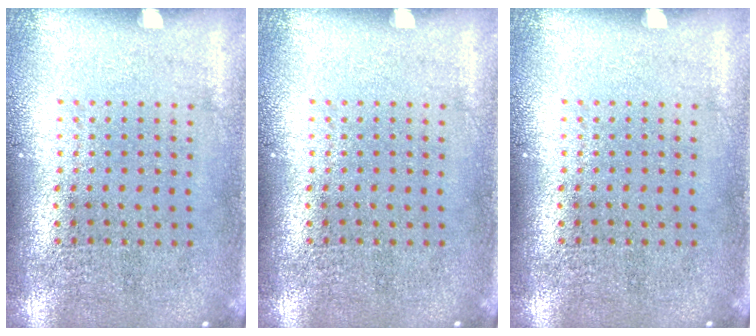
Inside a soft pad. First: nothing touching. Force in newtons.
{"total": 0.0}
{"total": 0.0}